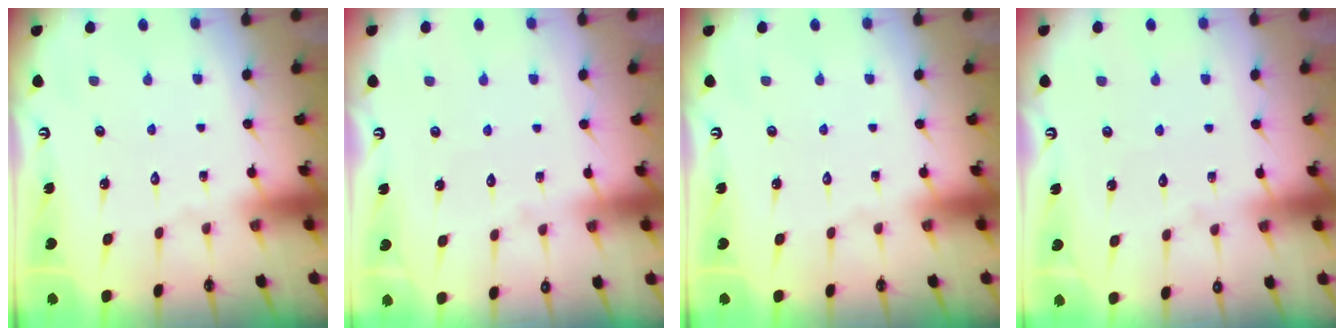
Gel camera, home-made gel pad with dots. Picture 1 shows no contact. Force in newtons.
{"total": 2.8, "press": 2.8, "slide": 0.3}
{"total": 0.0}
{"total": 2.8, "press": 2.8, "slide": 0.3}